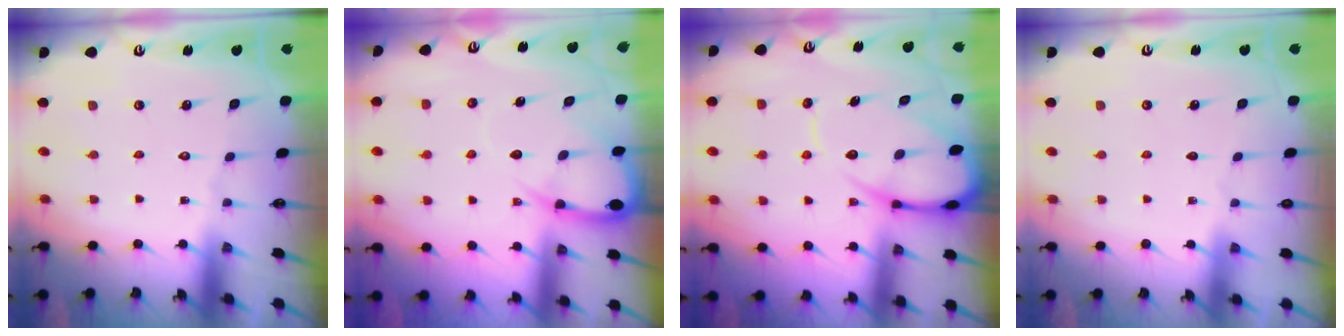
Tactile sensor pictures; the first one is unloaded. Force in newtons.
{"total": 7.3, "press": 7.2, "slide": 0.9}
{"total": 12.1, "press": 12.0, "slide": 1.4}
{"total": 0.5, "press": 0.2, "slide": 0.5}